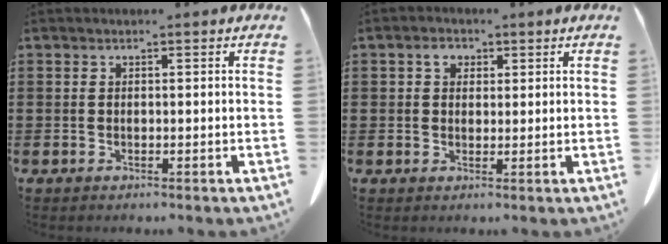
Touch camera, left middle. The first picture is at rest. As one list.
[{"total": 2.5, "force": [1.1, 1.7, 1.5], "torque": [-0.026, 0.007, 0.017]}]